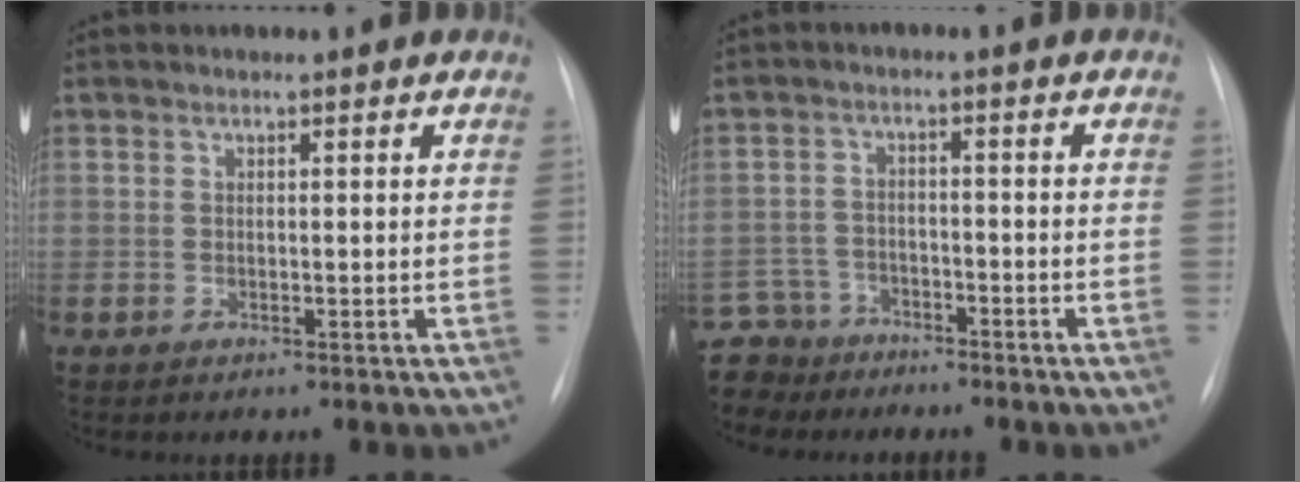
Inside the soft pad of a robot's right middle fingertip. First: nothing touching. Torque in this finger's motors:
{"motor_torque": [0.61, -0.66, 0.13, 0.01]}